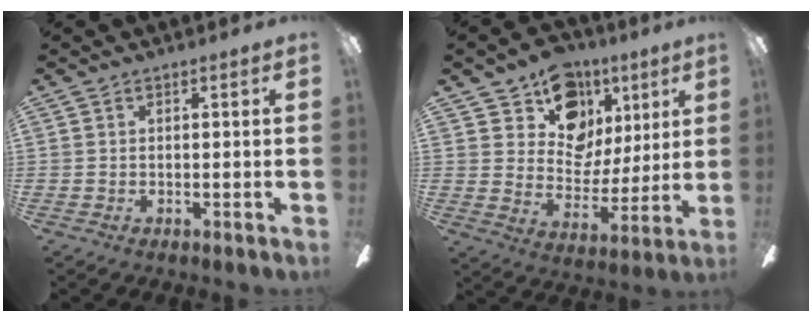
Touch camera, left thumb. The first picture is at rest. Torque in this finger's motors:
{"motor_torque": [0.23, -0.24, -0.11, 0.07, 0.05]}